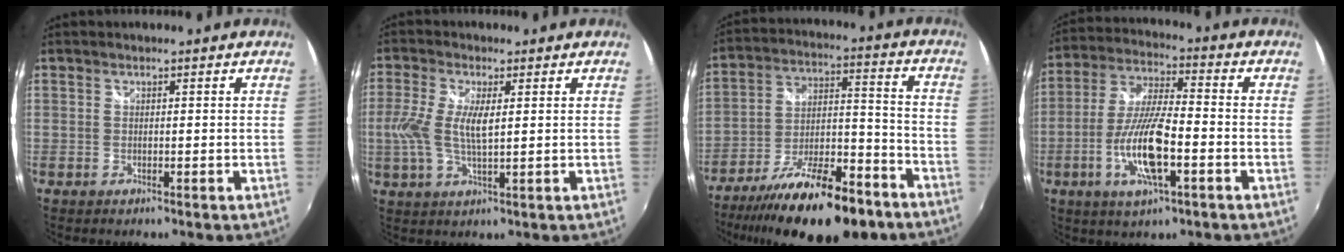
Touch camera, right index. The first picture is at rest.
{"total": 7.6, "force": [0.3, 2.2, 7.3], "torque": [-0.157, -0.003, 0.003]}
{"total": 24.4, "force": [-17.4, 8.1, 15.1], "torque": [-0.268, -0.020, -0.260]}
{"total": 13.6, "force": [-4.6, 3.5, 12.3], "torque": [-0.256, -0.007, -0.087]}